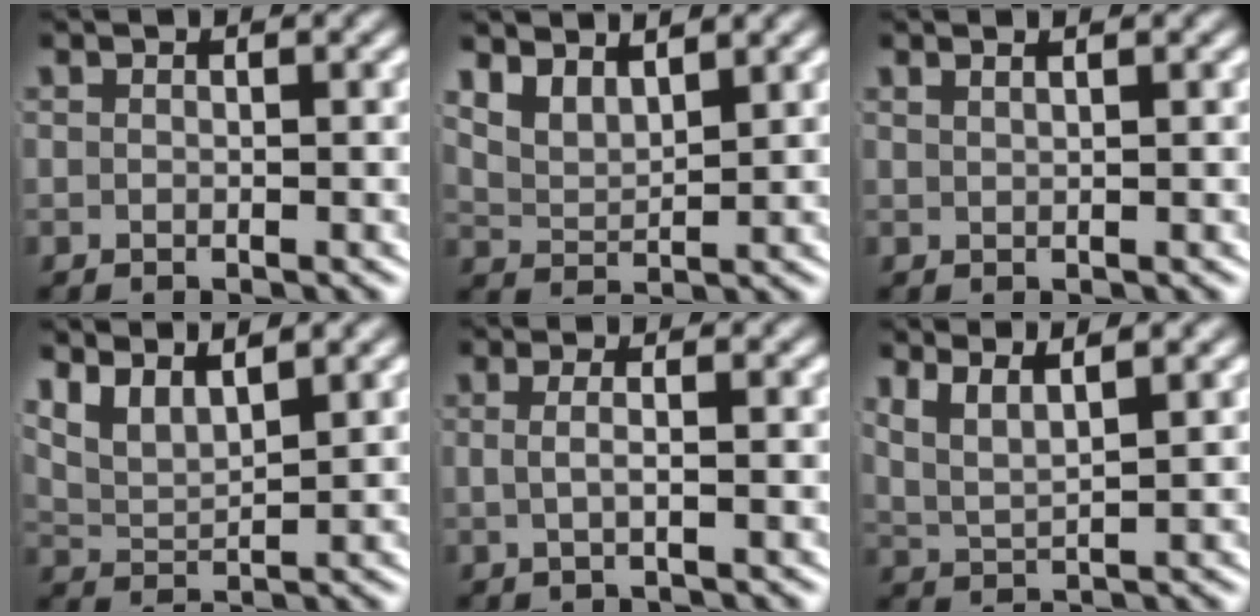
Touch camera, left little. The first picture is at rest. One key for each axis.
{"total": 4.4, "fx": 2.5, "fy": 3.0, "fz": 2.0, "tx": -0.056, "ty": -0.010, "tz": 0.039}
{"total": 0.9, "fx": 0.6, "fy": -0.5, "fz": 0.5, "tx": -0.005, "ty": -0.002, "tz": 0.015}
{"total": 5.6, "fx": 2.9, "fy": 3.8, "fz": 2.9, "tx": -0.074, "ty": -0.004, "tz": 0.041}
{"total": 1.7, "fx": -0.2, "fy": 0.3, "fz": 1.7, "tx": -0.036, "ty": -0.007, "tz": 0.001}
{"total": 5.2, "fx": 2.4, "fy": 3.4, "fz": 3.2, "tx": -0.067, "ty": 0.003, "tz": 0.033}